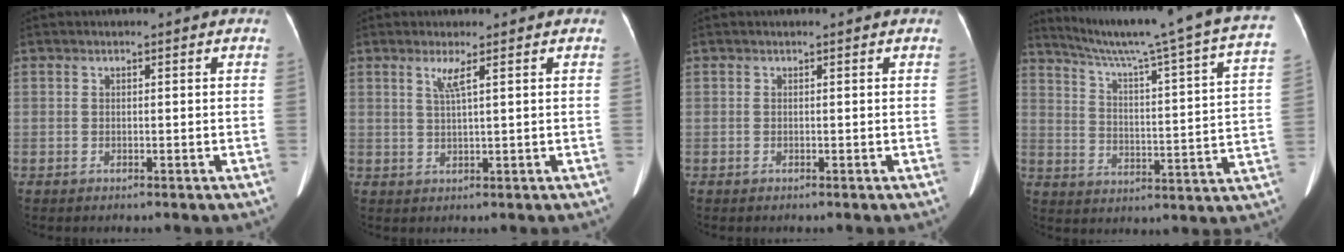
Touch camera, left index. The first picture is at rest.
{"total": 2.5, "force": [1.3, -0.3, 2.1], "torque": [-0.048, -0.004, 0.028]}
{"total": 0.0}
{"total": 26.2, "force": [21.6, -0.5, 14.9], "torque": [-0.229, -0.043, 0.284]}